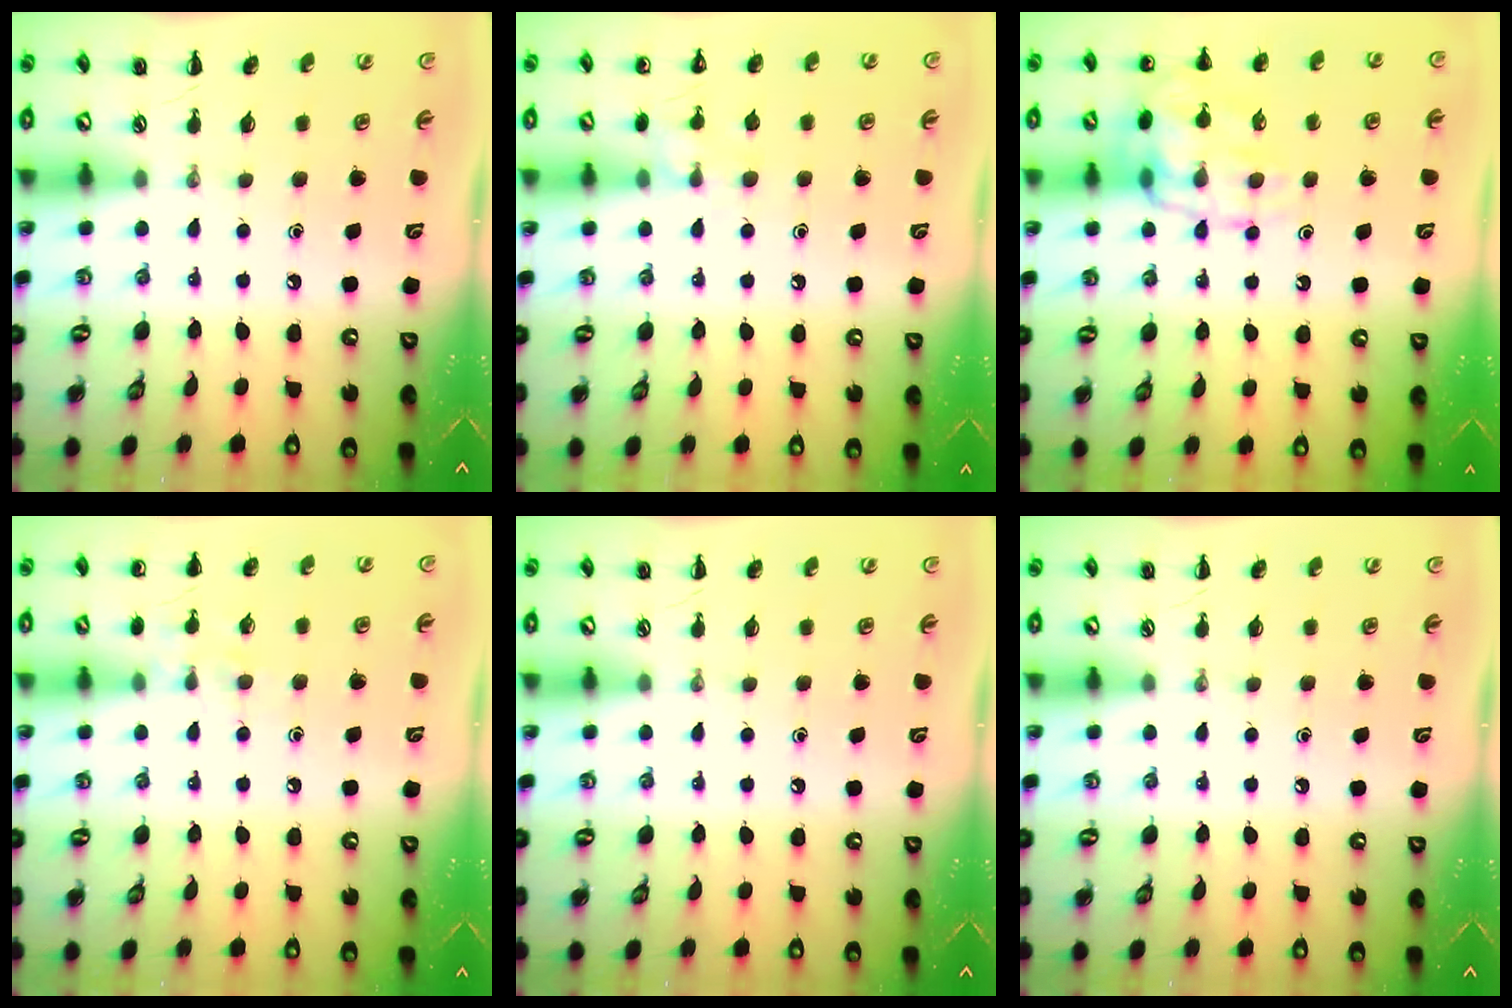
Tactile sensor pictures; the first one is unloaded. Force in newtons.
{"total": 8.7, "press": 8.5, "slide": 1.8}
{"total": 18.2, "press": 18.1, "slide": 2.5}
{"total": 6.7, "press": 6.5, "slide": 1.6}
{"total": 0.0}
{"total": 0.0}